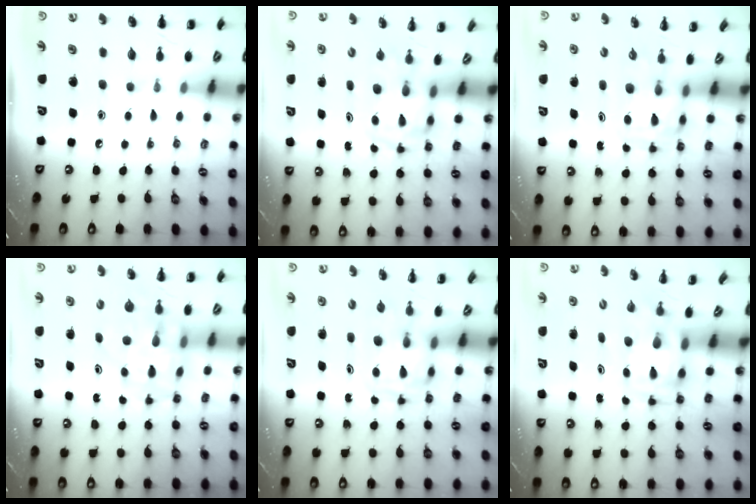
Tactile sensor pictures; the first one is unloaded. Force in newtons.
{"total": 3.9, "press": 3.8, "slide": 0.6}
{"total": 3.7, "press": 3.7, "slide": 0.7}
{"total": 9.4, "press": 9.0, "slide": 2.8}
{"total": 2.7, "press": 2.7, "slide": 0.2}
{"total": 3.5, "press": 3.4, "slide": 0.7}